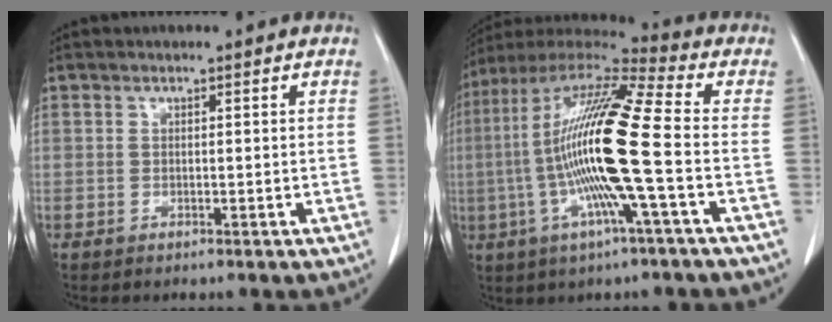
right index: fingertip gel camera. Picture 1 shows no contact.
{"total": 18.9, "force": [-2.5, 0.4, 18.7], "torque": [-0.368, 0.000, -0.062]}